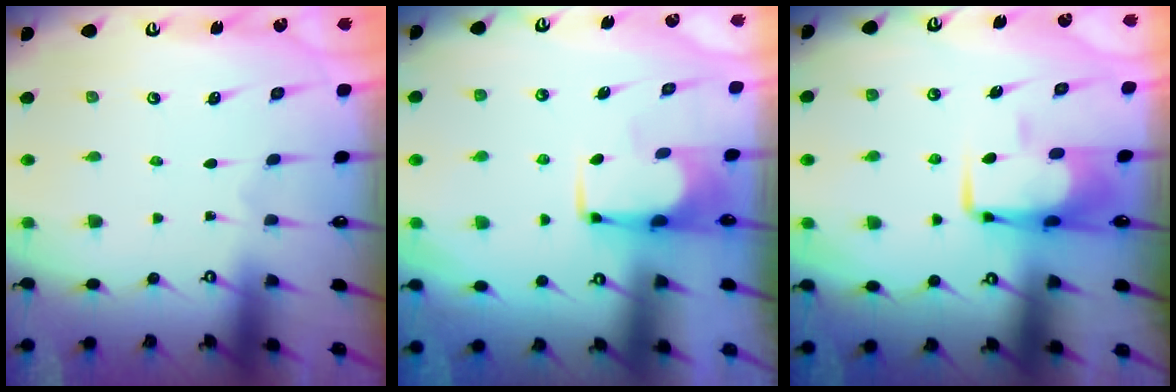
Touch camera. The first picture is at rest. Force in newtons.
{"total": 1.0, "press": 1.0, "slide": 0.1}
{"total": 6.9, "press": 6.7, "slide": 1.4}